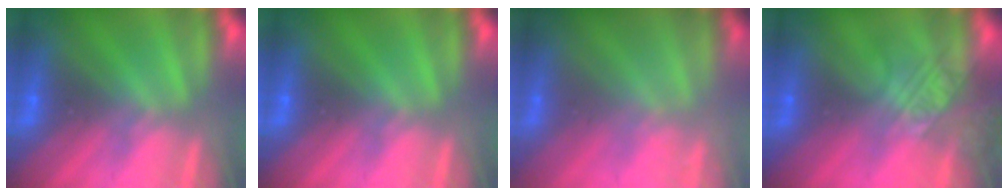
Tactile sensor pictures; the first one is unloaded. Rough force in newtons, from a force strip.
{"total": 0.0}
{"total": 1.8}
{"total": 2.3}